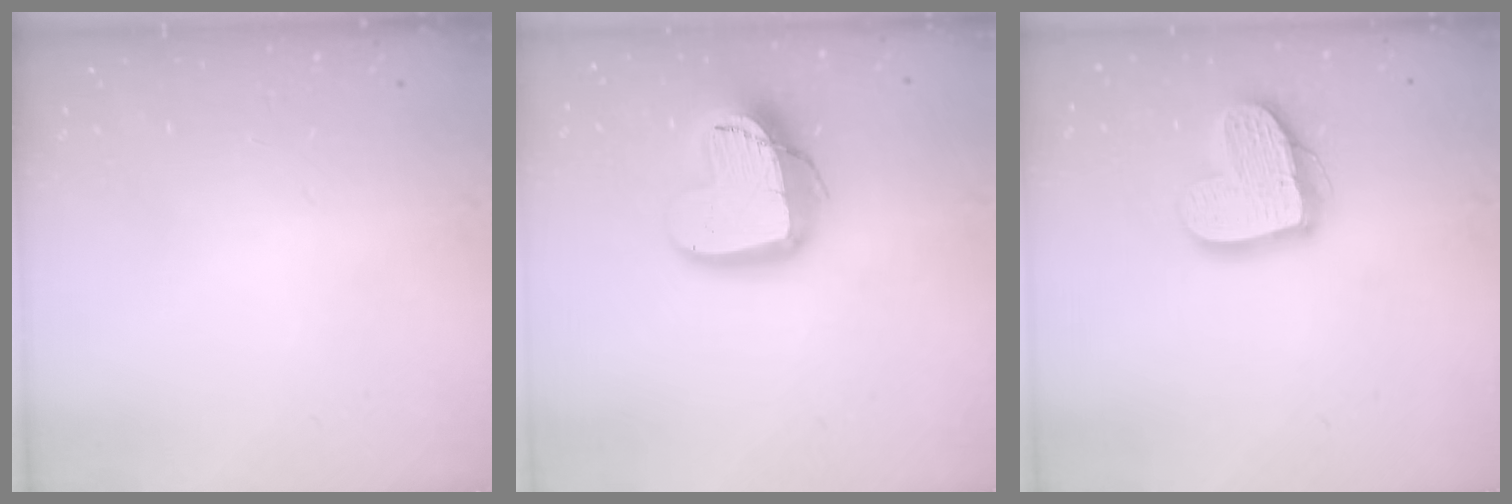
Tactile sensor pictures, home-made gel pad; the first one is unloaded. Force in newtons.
{"total": 16.8, "press": 16.7, "slide": 1.5}
{"total": 16.4, "press": 16.4, "slide": 1.5}